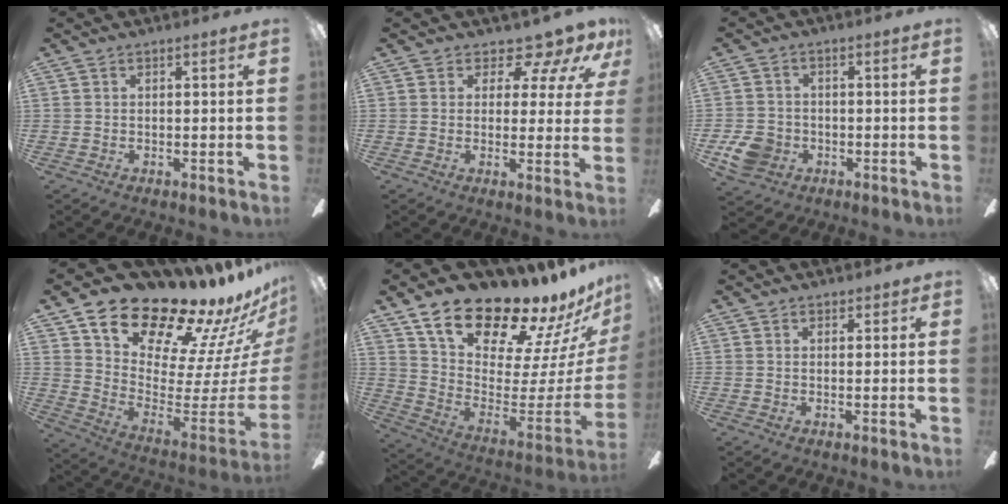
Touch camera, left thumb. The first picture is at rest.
{"total": 9.3, "force": [7.1, 4.3, 4.3], "torque": [-0.056, -0.056, 0.127]}
{"total": 7.2, "force": [-2.9, 5.9, 3.0], "torque": [-0.057, 0.019, -0.055]}
{"total": 18.4, "force": [15.6, 5.0, 8.5], "torque": [-0.129, -0.150, 0.267]}
{"total": 18.6, "force": [15.8, 5.4, 8.3], "torque": [-0.133, -0.141, 0.275]}
{"total": 1.0, "force": [0.8, 0.6, 0.1], "torque": [0.005, -0.002, 0.014]}